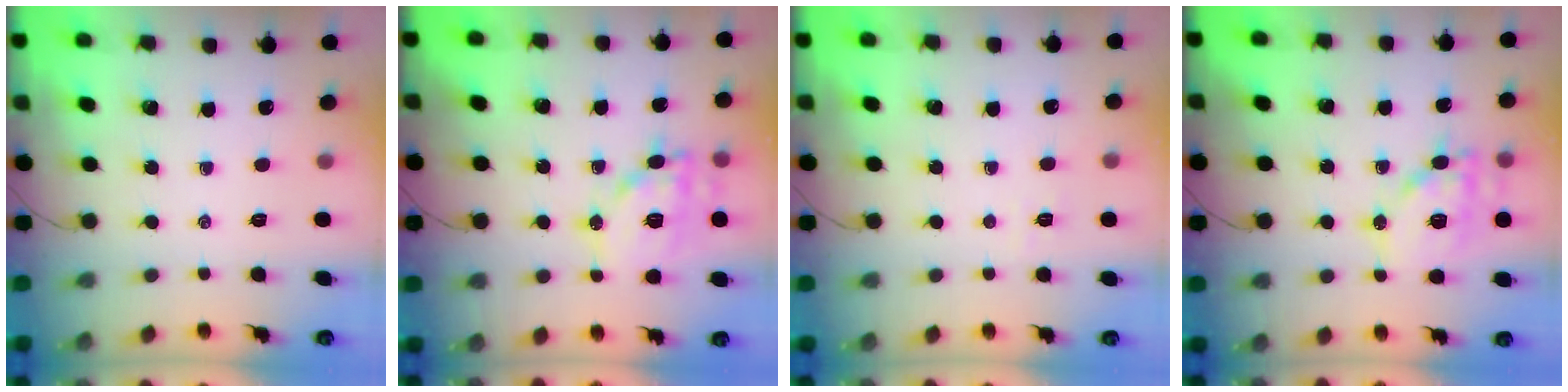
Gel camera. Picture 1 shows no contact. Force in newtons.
{"total": 14.6, "press": 14.5, "slide": 1.9}
{"total": 2.5, "press": 2.4, "slide": 0.7}
{"total": 14.0, "press": 13.9, "slide": 1.9}